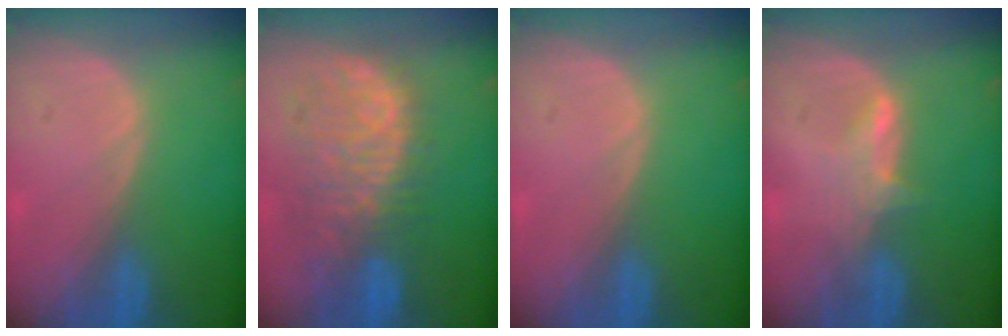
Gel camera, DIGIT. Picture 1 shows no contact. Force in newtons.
{"total": 10.9, "press": 9.4, "slide": 5.4}
{"total": 0.0}
{"total": 2.9, "press": 2.9, "slide": 0.4}